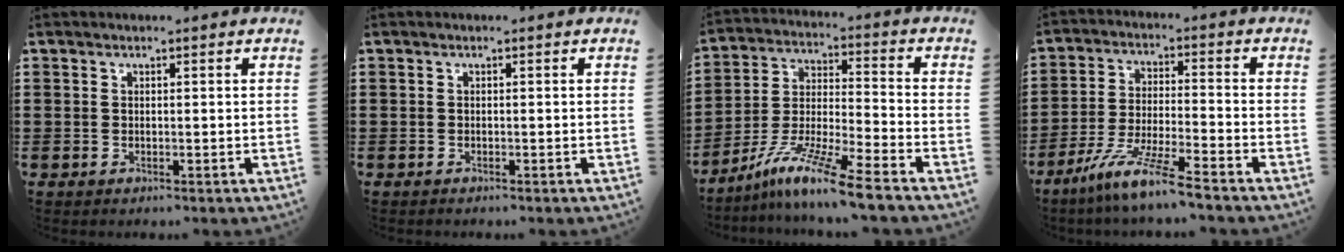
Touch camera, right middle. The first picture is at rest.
{"total": 0.0}
{"total": 10.8, "force": [-8.7, -0.5, 6.3], "torque": [-0.133, -0.005, -0.178]}
{"total": 8.7, "force": [-7.1, -0.7, 5.0], "torque": [-0.108, -0.015, -0.142]}